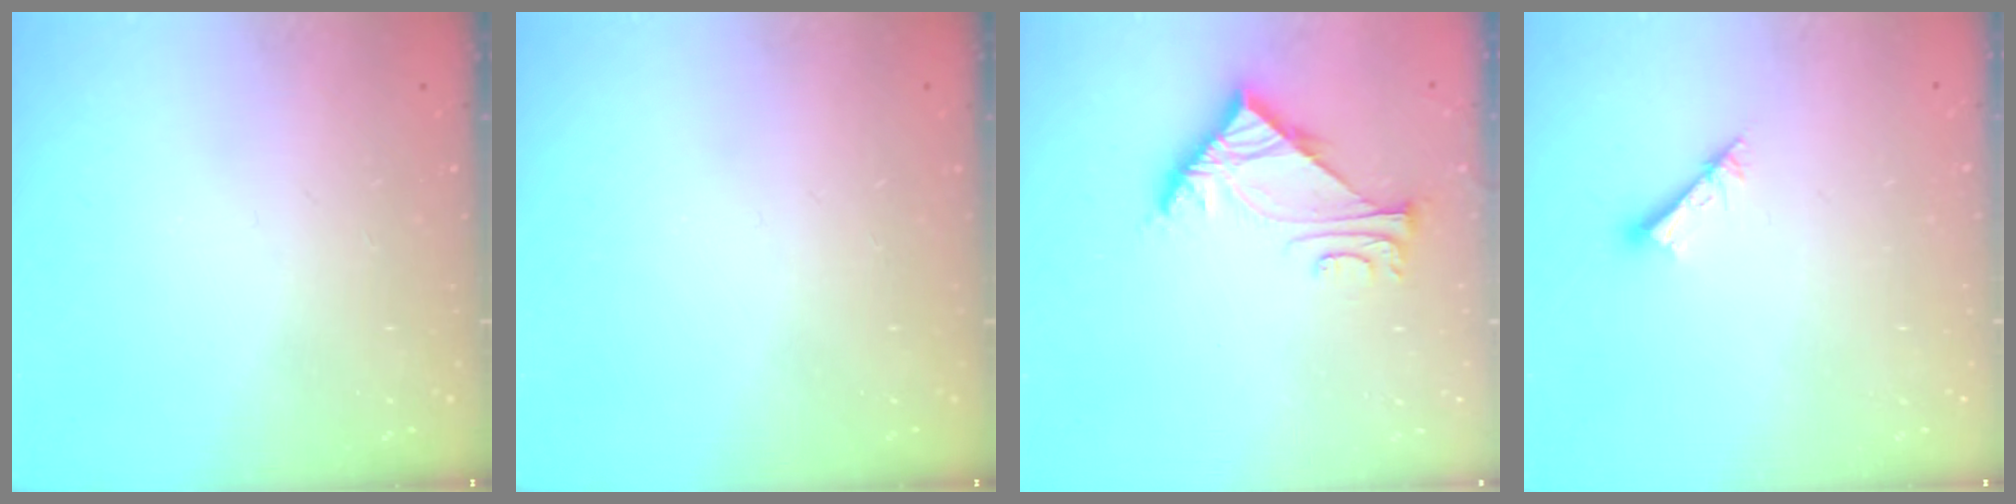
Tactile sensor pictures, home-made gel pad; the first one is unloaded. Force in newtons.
{"total": 0.0}
{"total": 7.0, "press": 7.0, "slide": 0.4}
{"total": 2.6, "press": 2.6, "slide": 0.1}